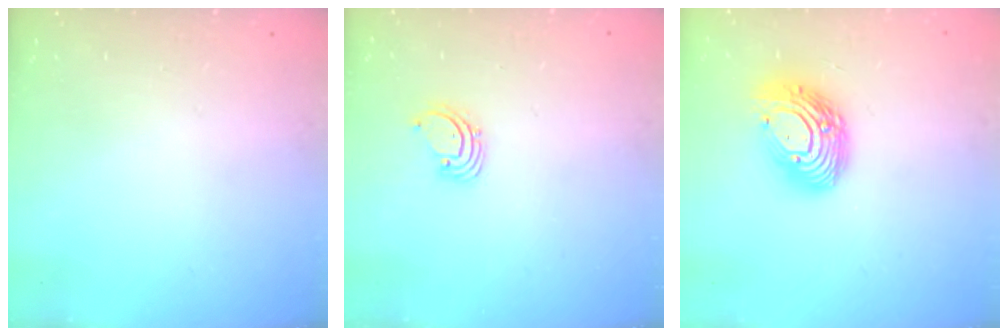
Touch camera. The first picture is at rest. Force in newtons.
{"total": 1.4, "press": 1.4, "slide": 0.1}
{"total": 15.3, "press": 15.3, "slide": 1.2}